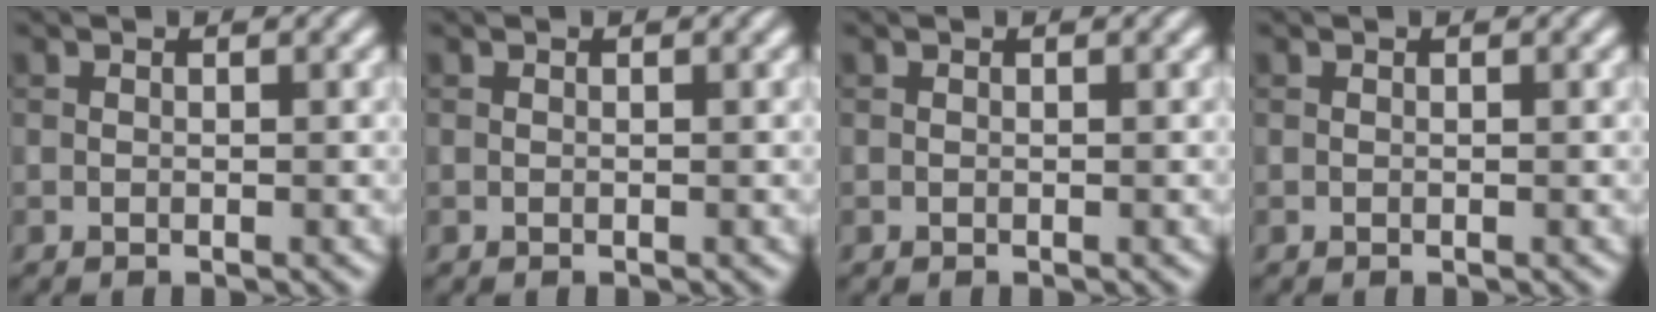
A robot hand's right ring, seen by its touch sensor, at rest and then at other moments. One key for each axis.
{"total": 0.0}
{"total": 0.0}
{"total": 0.0}